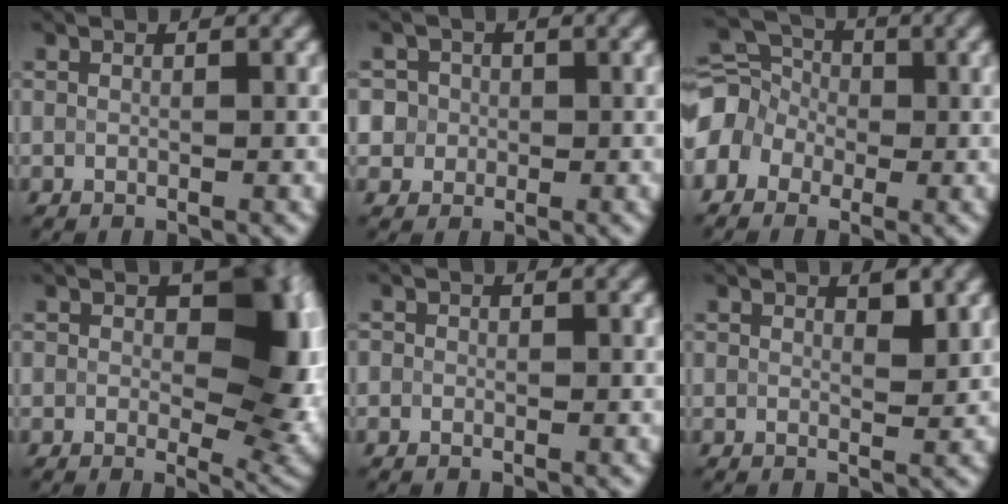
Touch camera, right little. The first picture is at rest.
{"total": 4.8, "force": [0.8, 4.5, 1.3], "torque": [-0.020, 0.037, -0.006]}
{"total": 6.2, "force": [-1.5, 5.0, 3.4], "torque": [-0.066, 0.023, -0.051]}
{"total": 10.9, "force": [1.1, 6.4, 8.8], "torque": [-0.093, -0.001, 0.011]}
{"total": 0.5, "force": [-0.1, 0.5, 0.0], "torque": [0.003, -0.006, -0.005]}
{"total": 1.2, "force": [0.7, 0.3, 1.0], "torque": [-0.016, -0.003, 0.012]}